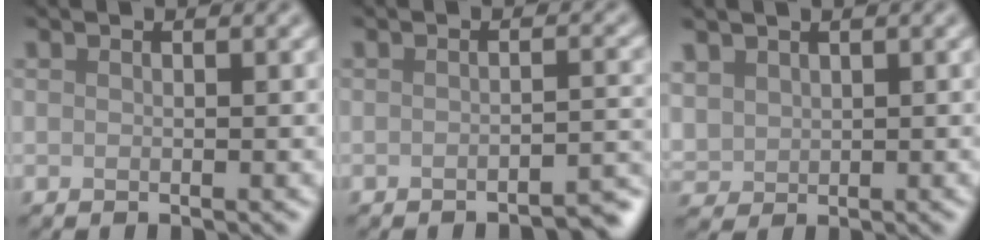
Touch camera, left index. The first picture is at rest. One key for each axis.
{"total": 2.7, "fx": -2.1, "fy": 0.5, "fz": 1.6, "tx": -0.009, "ty": 0.009, "tz": -0.031}
{"total": 2.1, "fx": 1.2, "fy": 1.6, "fz": 0.4, "tx": -0.019, "ty": -0.001, "tz": 0.027}